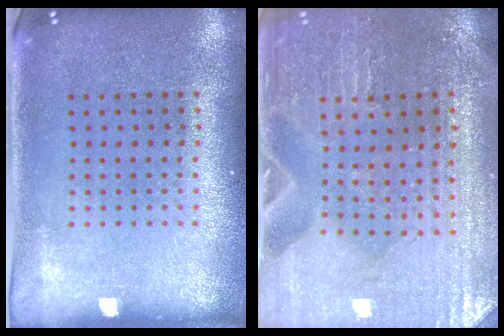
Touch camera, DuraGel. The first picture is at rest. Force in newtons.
{"total": 1.2, "press": 1.2, "slide": 0.0}